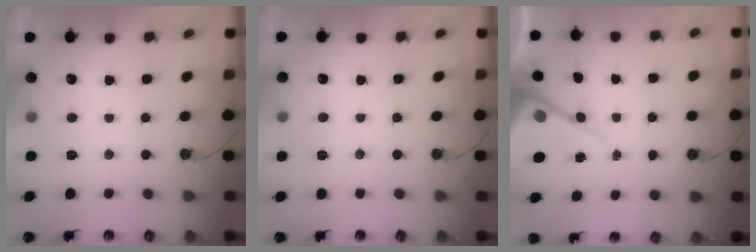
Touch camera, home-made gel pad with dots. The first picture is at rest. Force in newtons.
{"total": 2.2, "press": 2.2, "slide": 0.4}
{"total": 8.4, "press": 8.4, "slide": 0.7}